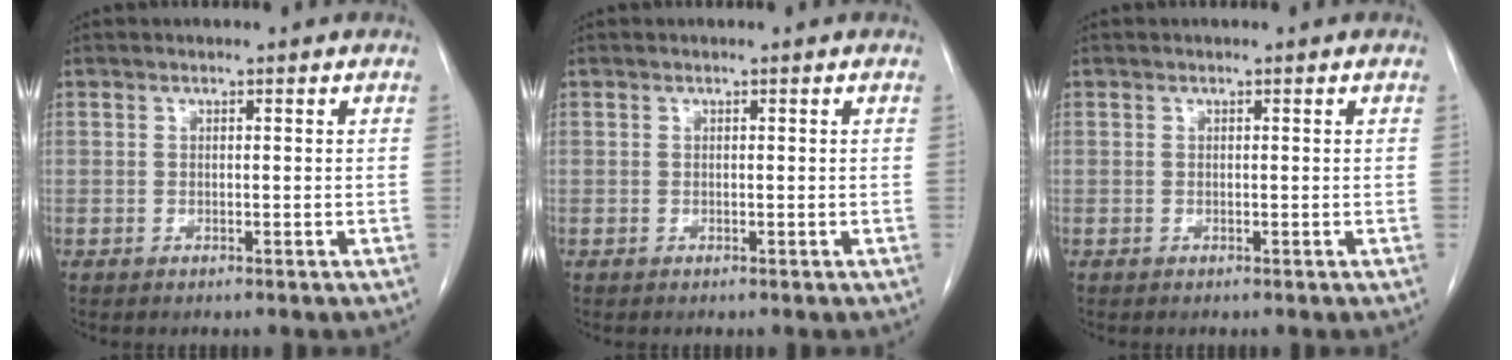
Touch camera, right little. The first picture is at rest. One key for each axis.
{"total": 0.0}
{"total": 0.0}